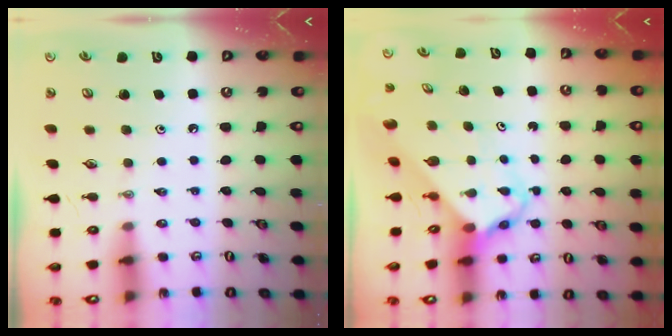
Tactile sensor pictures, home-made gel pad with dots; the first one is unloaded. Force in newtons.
{"total": 4.7, "press": 4.7, "slide": 0.4}